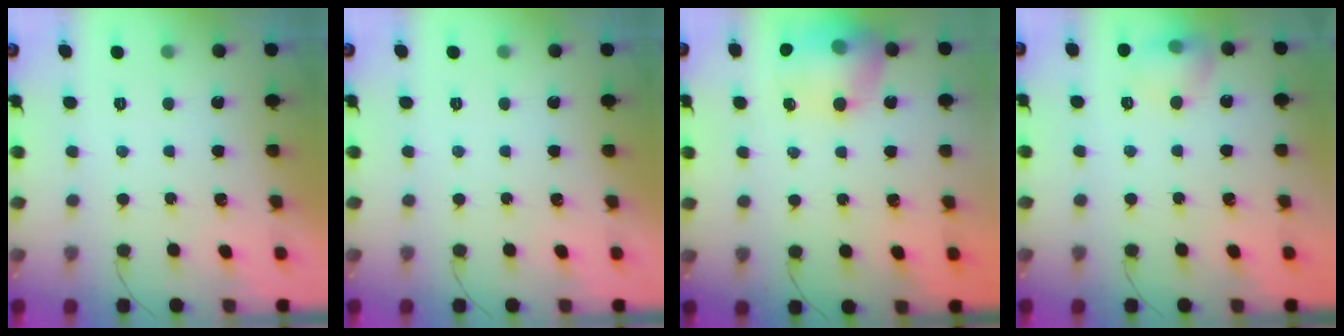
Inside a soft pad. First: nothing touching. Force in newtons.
{"total": 0.0}
{"total": 16.7, "press": 16.7, "slide": 1.2}
{"total": 10.2, "press": 10.1, "slide": 1.5}